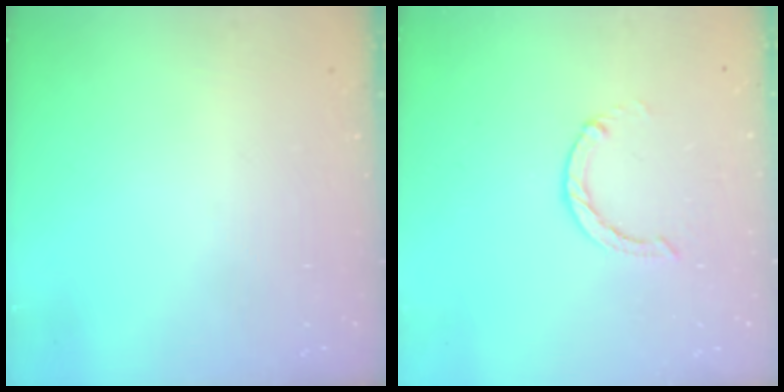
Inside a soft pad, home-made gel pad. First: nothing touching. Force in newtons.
{"total": 0.0}